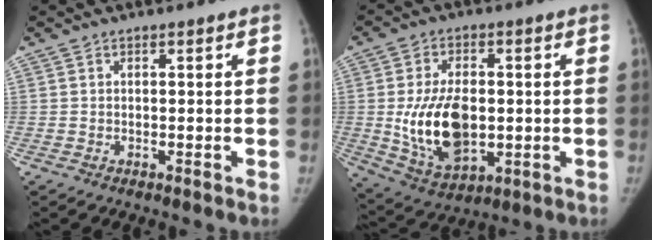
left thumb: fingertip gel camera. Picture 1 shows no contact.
{"total": 14.8, "force": [-0.8, 9.0, 11.8], "torque": [-0.193, -0.008, 0.003]}